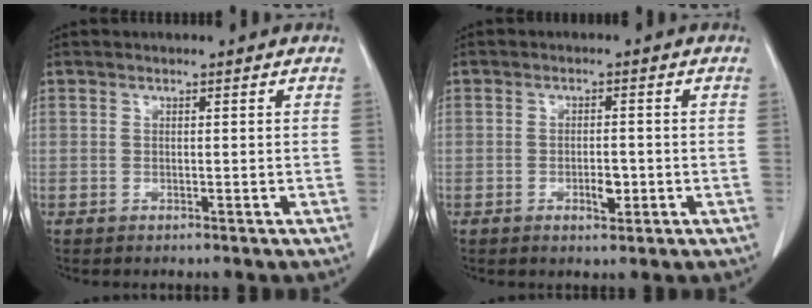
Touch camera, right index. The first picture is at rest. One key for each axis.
{"total": 2.7, "fx": -0.8, "fy": 1.2, "fz": 2.3, "tx": -0.036, "ty": 0.002, "tz": -0.005}